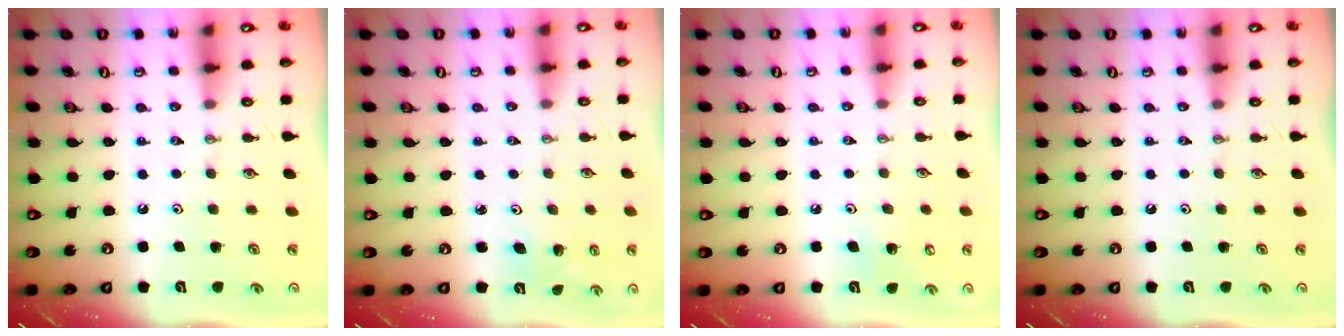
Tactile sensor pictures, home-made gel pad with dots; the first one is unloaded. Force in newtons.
{"total": 2.8, "press": 2.5, "slide": 1.3}
{"total": 4.9, "press": 4.8, "slide": 0.4}
{"total": 0.0}